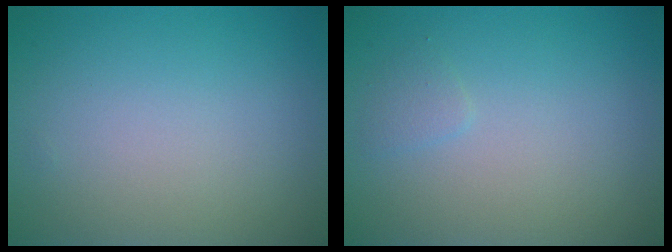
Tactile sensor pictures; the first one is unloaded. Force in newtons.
{"total": 0.7, "press": 0.7, "slide": 0.0}